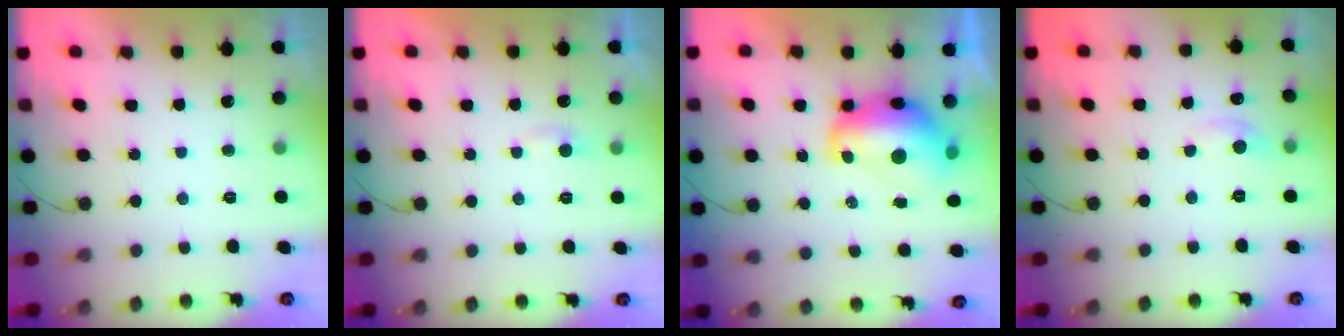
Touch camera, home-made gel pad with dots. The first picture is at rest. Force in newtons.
{"total": 3.5, "press": 3.4, "slide": 0.4}
{"total": 12.2, "press": 12.1, "slide": 1.6}
{"total": 5.0, "press": 4.9, "slide": 0.6}